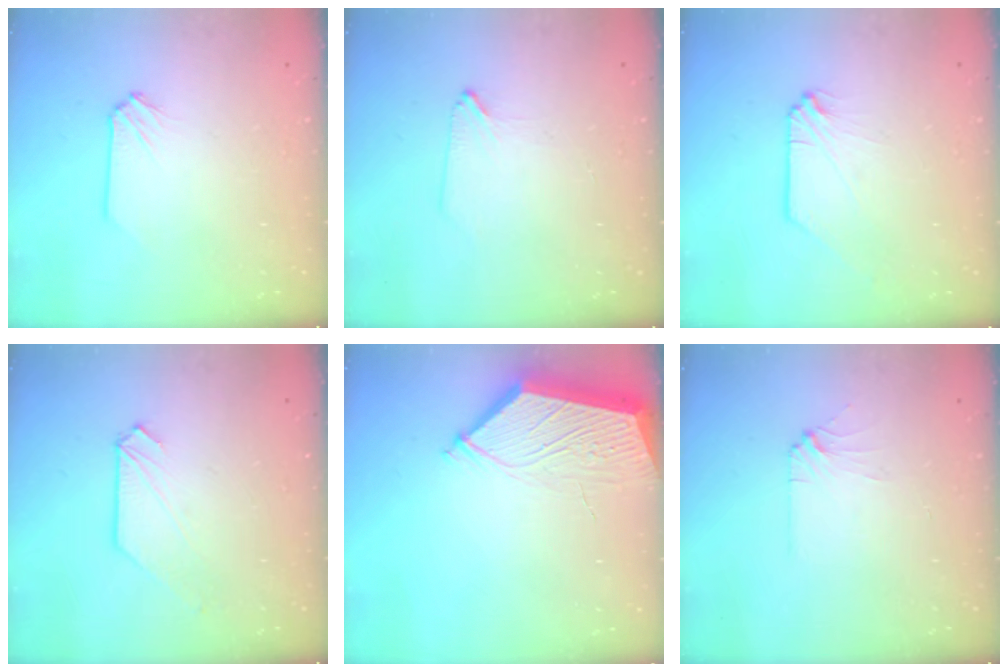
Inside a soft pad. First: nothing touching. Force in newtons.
{"total": 1.2, "press": 1.2, "slide": 0.3}
{"total": 0.0}
{"total": 0.7, "press": 0.7, "slide": 0.1}
{"total": 6.9, "press": 6.9, "slide": 0.8}
{"total": 2.9, "press": 2.8, "slide": 0.5}